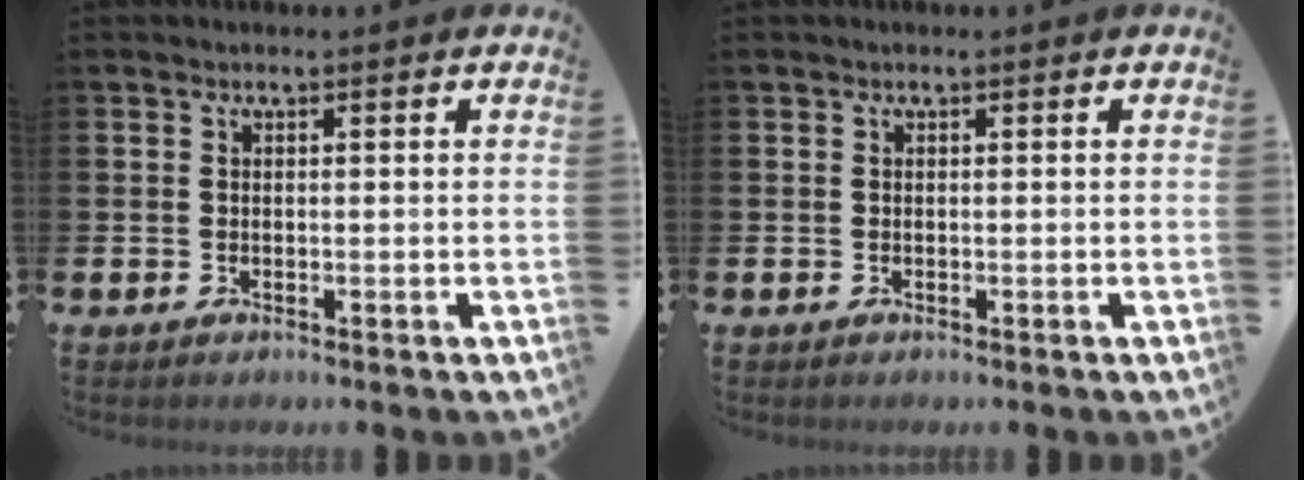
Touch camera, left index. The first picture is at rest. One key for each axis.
{"total": 0.0}